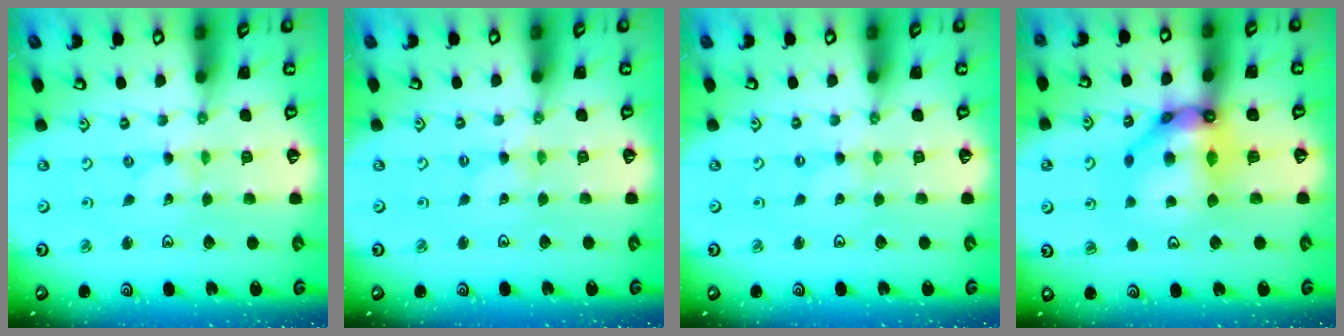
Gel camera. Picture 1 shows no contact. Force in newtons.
{"total": 0.0}
{"total": 0.8, "press": 0.8, "slide": 0.1}
{"total": 14.7, "press": 14.6, "slide": 1.6}